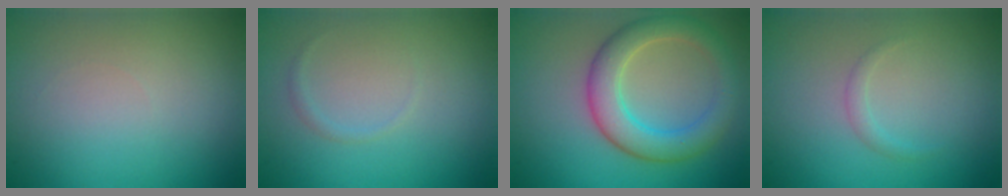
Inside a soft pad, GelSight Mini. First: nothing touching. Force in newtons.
{"total": 0.6, "press": 0.6, "slide": 0.1}
{"total": 5.2, "press": 5.2, "slide": 0.2}
{"total": 0.9, "press": 0.9, "slide": 0.0}